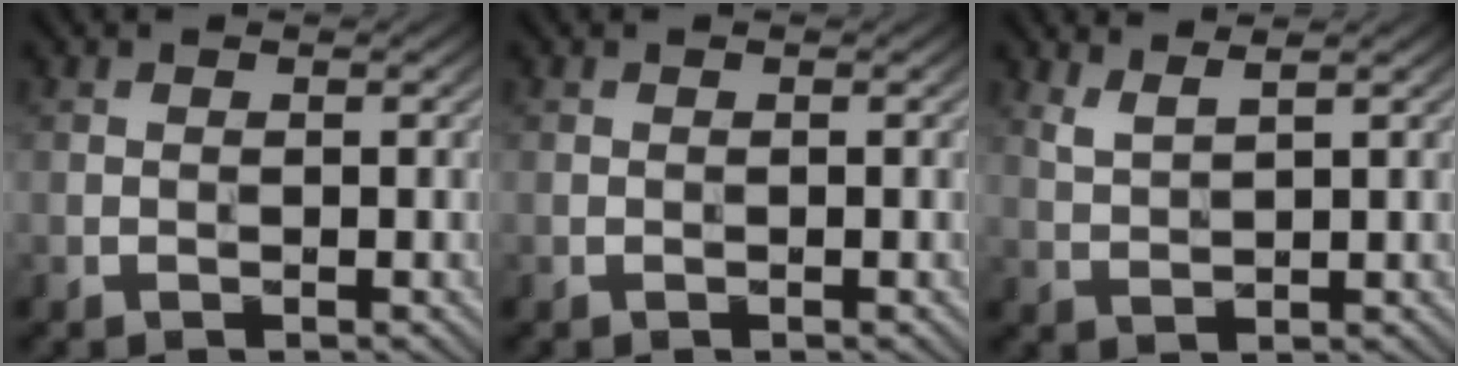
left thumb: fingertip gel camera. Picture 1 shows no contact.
{"total": 0.0}
{"total": 2.7, "force": [2.1, 0.5, 1.6], "torque": [-0.037, 0.005, 0.050]}